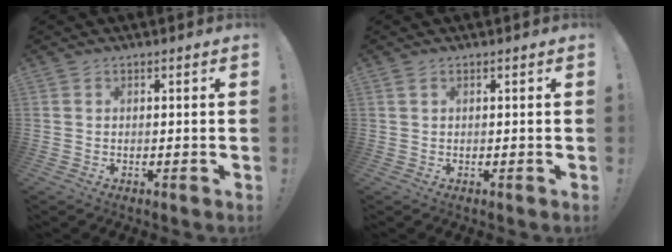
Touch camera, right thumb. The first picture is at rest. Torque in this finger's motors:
{"motor_torque": [0.02, 0.18, 0.19, -0.05, -0.01]}